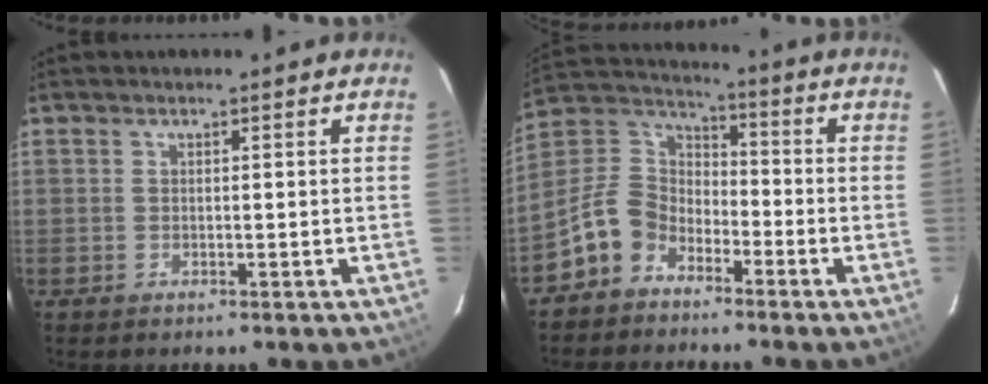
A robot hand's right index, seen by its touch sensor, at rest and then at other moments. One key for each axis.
{"total": 9.6, "fx": -6.5, "fy": 6.3, "fz": 3.2, "tx": -0.073, "ty": 0.038, "tz": -0.140}